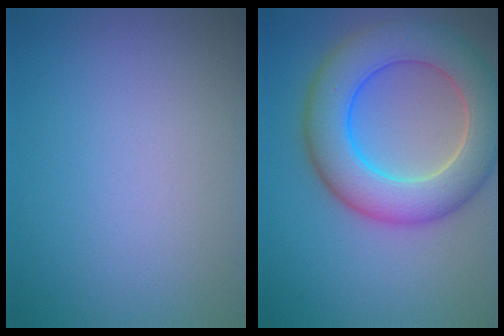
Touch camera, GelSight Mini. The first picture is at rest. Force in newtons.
{"total": 9.1, "press": 9.1, "slide": 0.5}